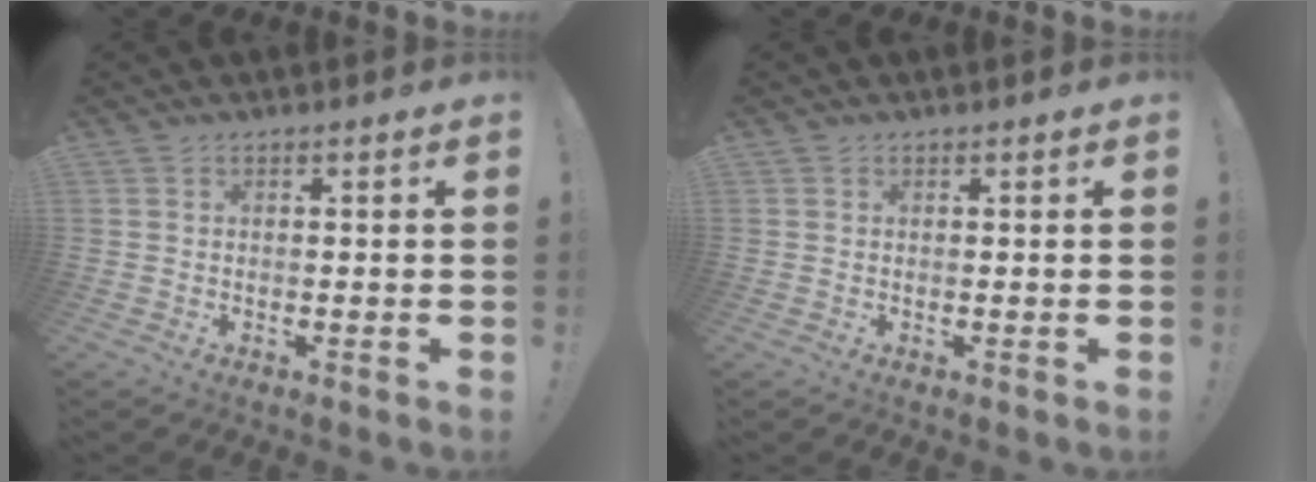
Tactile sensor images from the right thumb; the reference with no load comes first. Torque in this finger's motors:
{"motor_torque": [-0.22, -0.06, 0.08, 0.07, -0.12]}